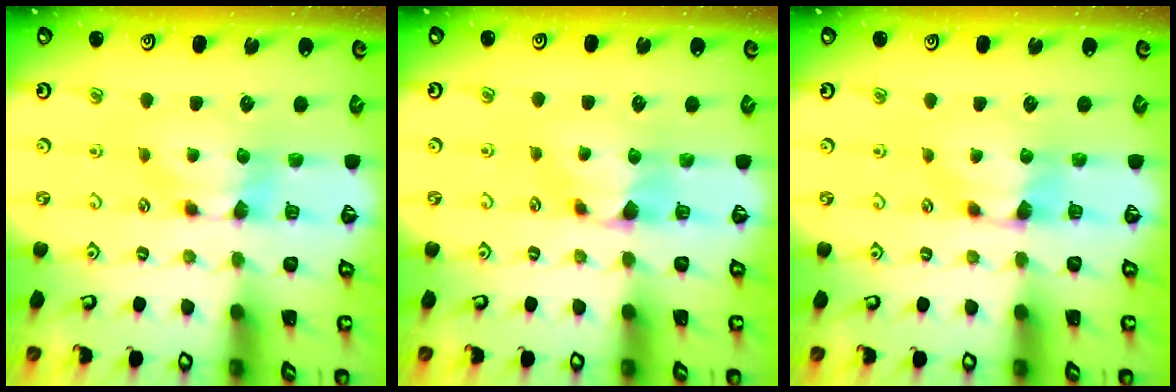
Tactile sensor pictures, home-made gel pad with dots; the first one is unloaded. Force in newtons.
{"total": 1.1, "press": 0.8, "slide": 0.7}
{"total": 0.9, "press": 0.2, "slide": 0.9}